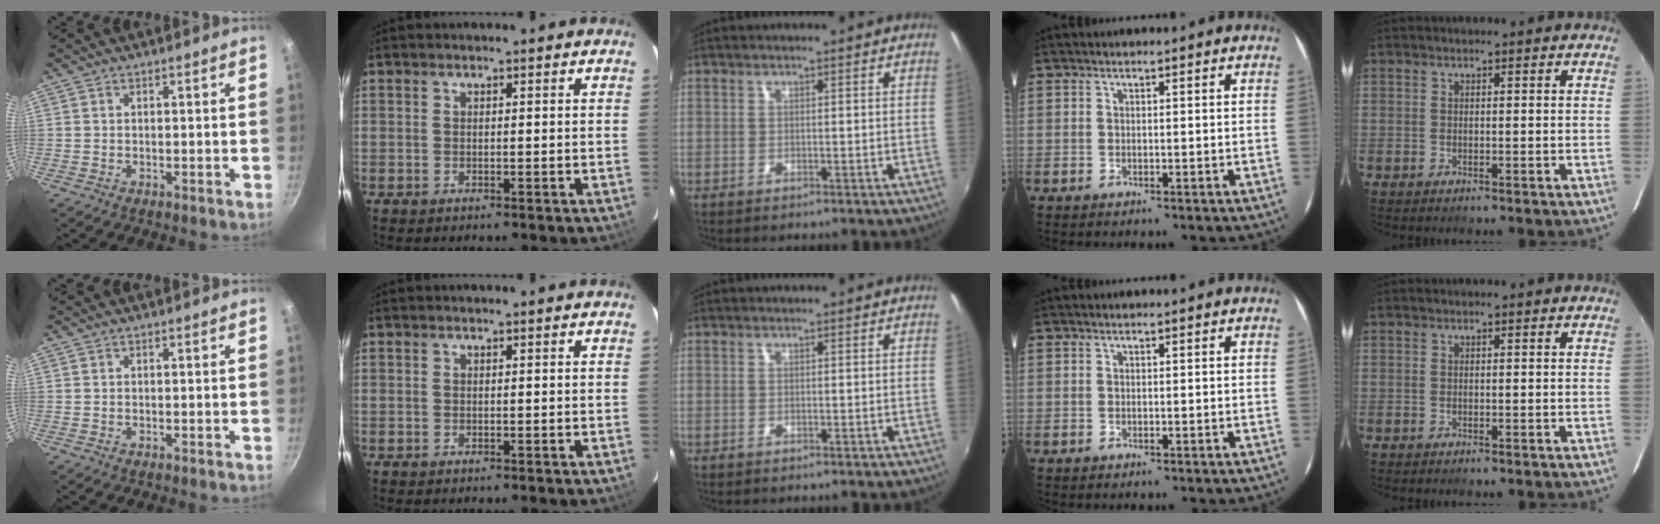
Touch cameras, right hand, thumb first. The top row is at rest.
{}